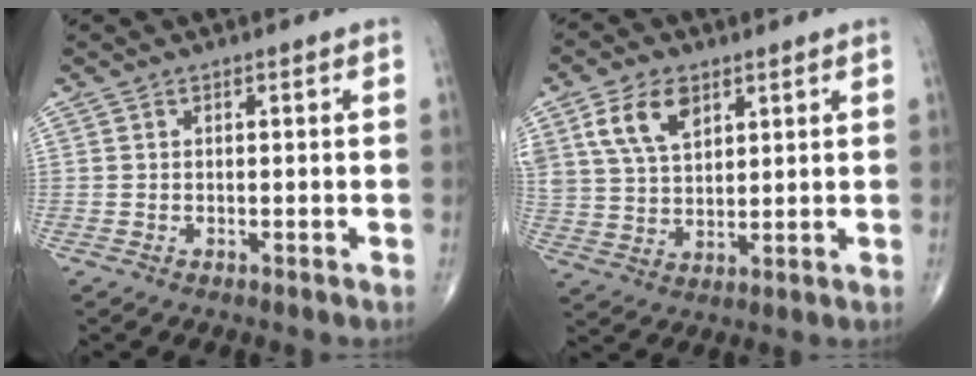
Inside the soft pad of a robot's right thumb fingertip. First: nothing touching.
{"total": 9.5, "force": [4.7, 5.7, 6.0], "torque": [-0.103, -0.013, 0.094]}